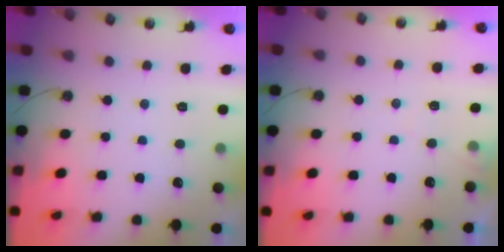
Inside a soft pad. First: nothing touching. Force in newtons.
{"total": 5.4, "press": 5.4, "slide": 0.7}